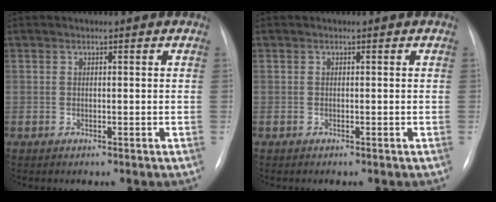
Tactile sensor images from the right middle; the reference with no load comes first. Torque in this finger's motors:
{"motor_torque": [-0.07, 0.02, 0.05, 0.01]}